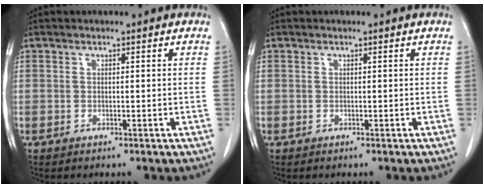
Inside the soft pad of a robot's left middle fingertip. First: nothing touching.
{"total": 0.0}